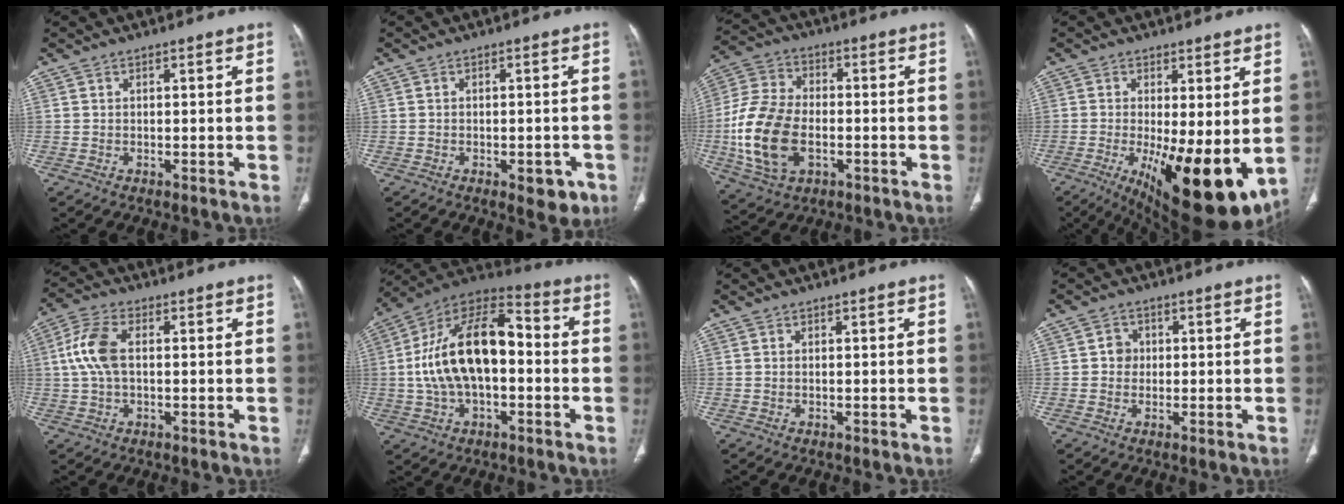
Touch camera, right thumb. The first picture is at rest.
{"total": 4.7, "force": [-2.1, 2.4, 3.4], "torque": [-0.023, 0.004, -0.021]}
{"total": 16.6, "force": [-3.2, 10.5, 12.5], "torque": [-0.254, 0.011, -0.055]}
{"total": 17.8, "force": [-3.1, 6.4, 16.3], "torque": [-0.218, -0.033, -0.021]}
{"total": 8.0, "force": [0.7, 4.2, 6.7], "torque": [-0.155, 0.019, 0.012]}
{"total": 20.0, "force": [-0.4, 10.9, 16.8], "torque": [-0.299, 0.042, -0.012]}
{"total": 0.0}
{"total": 2.9, "force": [0.2, 2.7, 1.1], "torque": [0.000, 0.006, 0.000]}